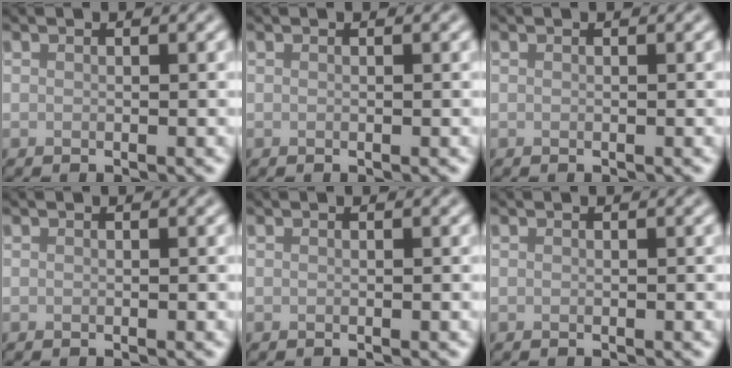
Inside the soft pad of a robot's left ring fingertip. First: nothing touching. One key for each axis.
{"total": 0.0}
{"total": 0.0}
{"total": 0.0}
{"total": 0.0}
{"total": 0.0}